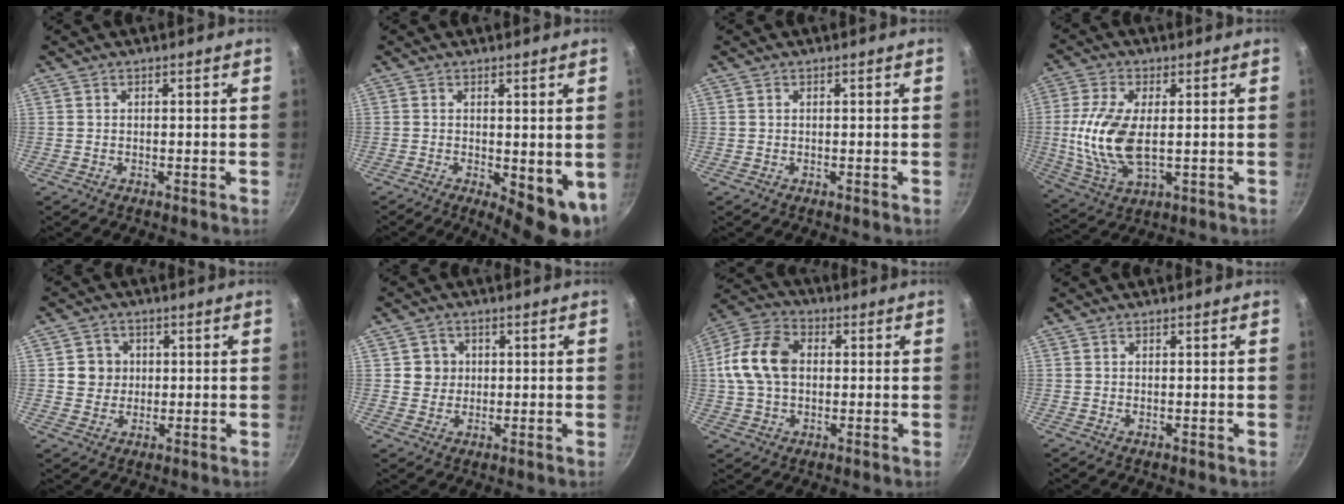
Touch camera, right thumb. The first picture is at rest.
{"total": 8.4, "force": [-0.7, 3.4, 7.7], "torque": [-0.082, -0.012, 0.000]}
{"total": 0.0}
{"total": 13.0, "force": [0.2, 6.5, 11.2], "torque": [-0.232, -0.009, 0.006]}
{"total": 5.2, "force": [0.8, 5.0, 1.4], "torque": [0.010, 0.005, 0.009]}
{"total": 4.2, "force": [0.7, 4.0, 0.9], "torque": [0.013, 0.005, 0.008]}
{"total": 13.2, "force": [1.2, 9.3, 9.2], "torque": [-0.158, 0.022, 0.009]}
{"total": 0.0}